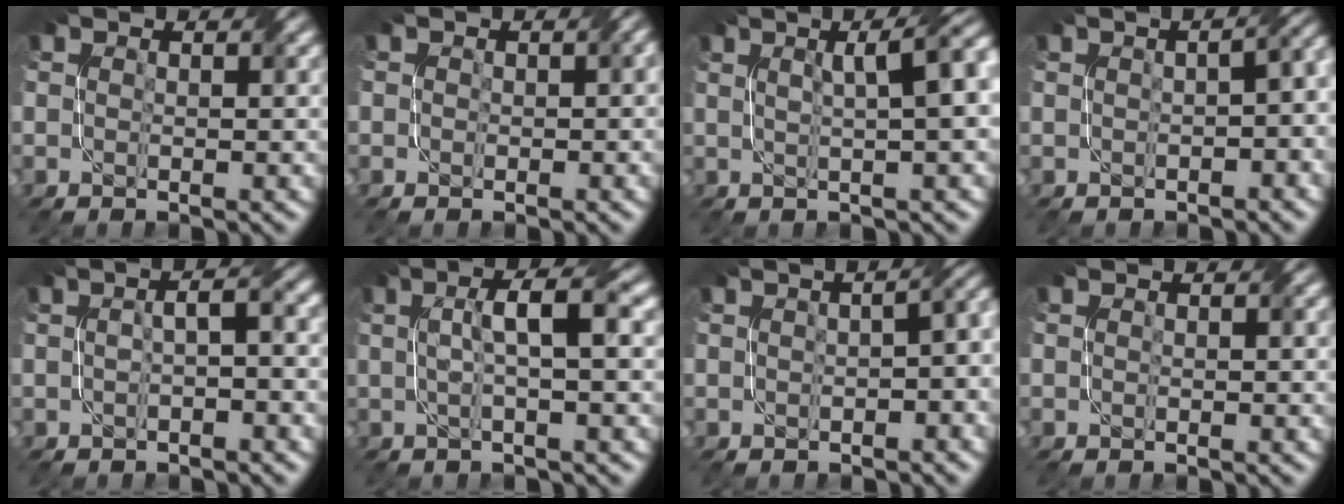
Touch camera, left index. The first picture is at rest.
{"total": 1.0, "force": [0.1, 0.9, 0.5], "torque": [-0.002, 0.001, 0.005]}
{"total": 6.4, "force": [1.9, 1.9, 5.8], "torque": [-0.039, 0.030, 0.022]}
{"total": 6.0, "force": [0.0, 2.8, 5.3], "torque": [-0.025, 0.017, -0.004]}
{"total": 2.7, "force": [-0.1, 0.7, 2.6], "torque": [-0.035, 0.013, 0.002]}
{"total": 3.8, "force": [0.6, 0.7, 3.7], "torque": [-0.060, 0.014, 0.012]}
{"total": 6.0, "force": [-0.1, 2.8, 5.3], "torque": [-0.025, 0.015, -0.004]}
{"total": 0.0}